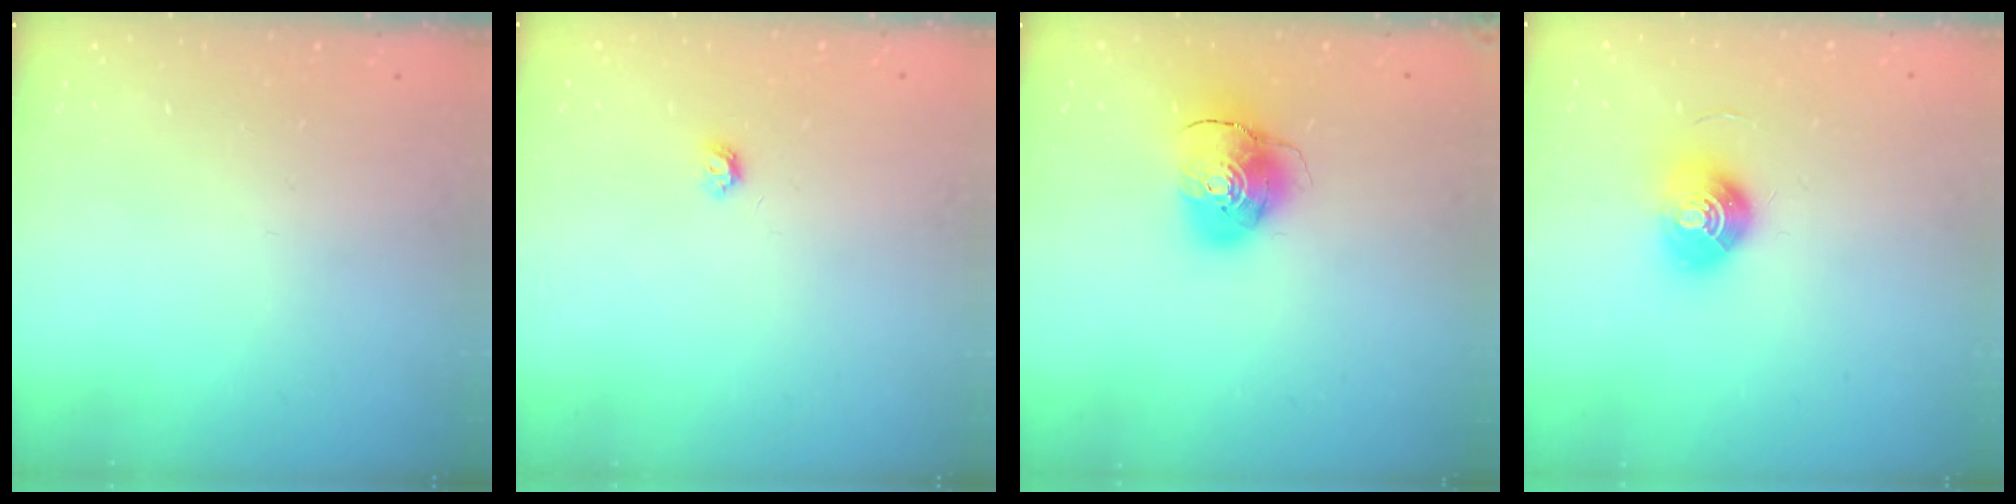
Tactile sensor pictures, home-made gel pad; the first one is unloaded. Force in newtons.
{"total": 4.0, "press": 4.0, "slide": 0.6}
{"total": 9.9, "press": 9.8, "slide": 1.4}
{"total": 10.3, "press": 10.3, "slide": 0.5}